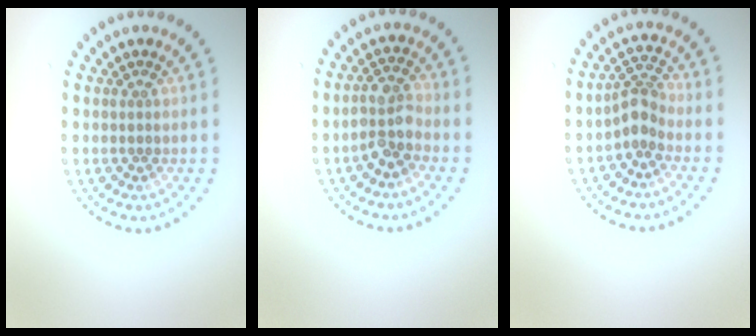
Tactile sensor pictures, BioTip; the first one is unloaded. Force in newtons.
{"total": 3.0, "press": 2.7, "slide": 1.3}
{"total": 2.4, "press": 1.9, "slide": 1.5}